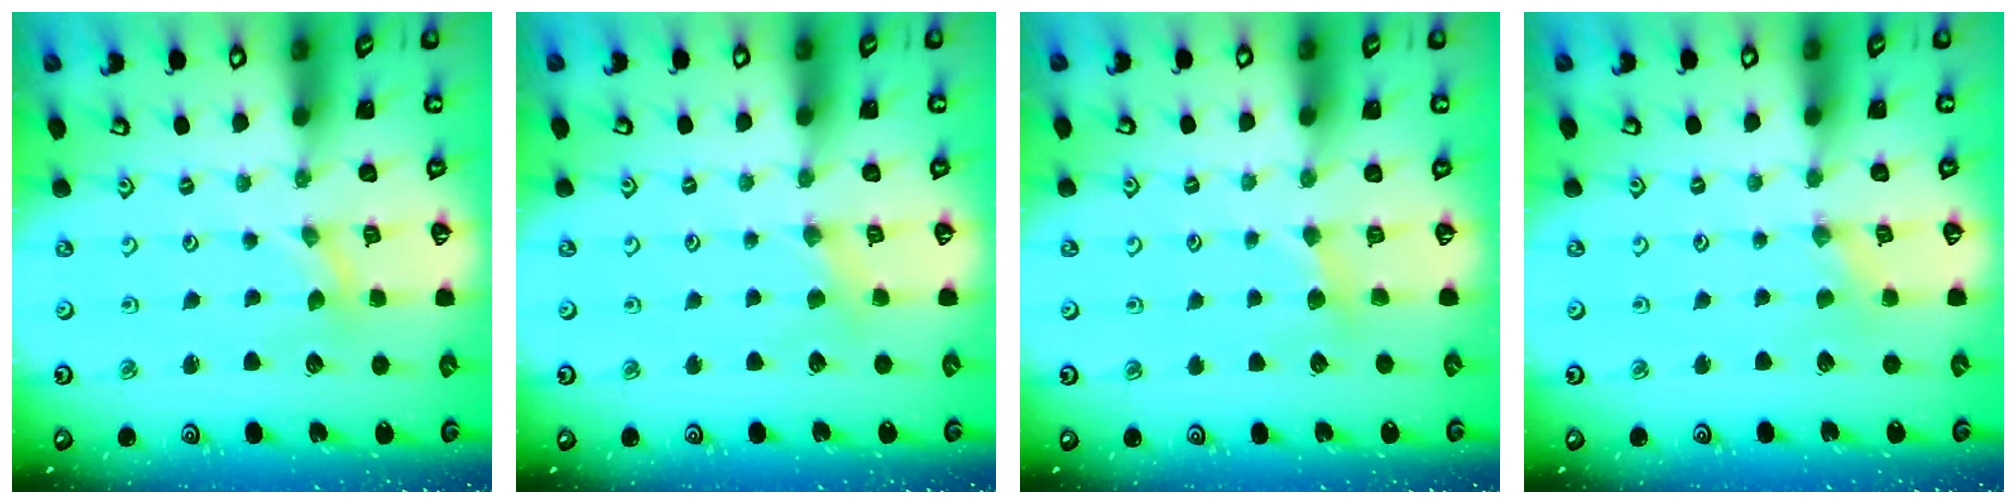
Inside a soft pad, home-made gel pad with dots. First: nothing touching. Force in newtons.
{"total": 2.2, "press": 2.1, "slide": 0.4}
{"total": 2.5, "press": 2.4, "slide": 0.2}
{"total": 0.0}